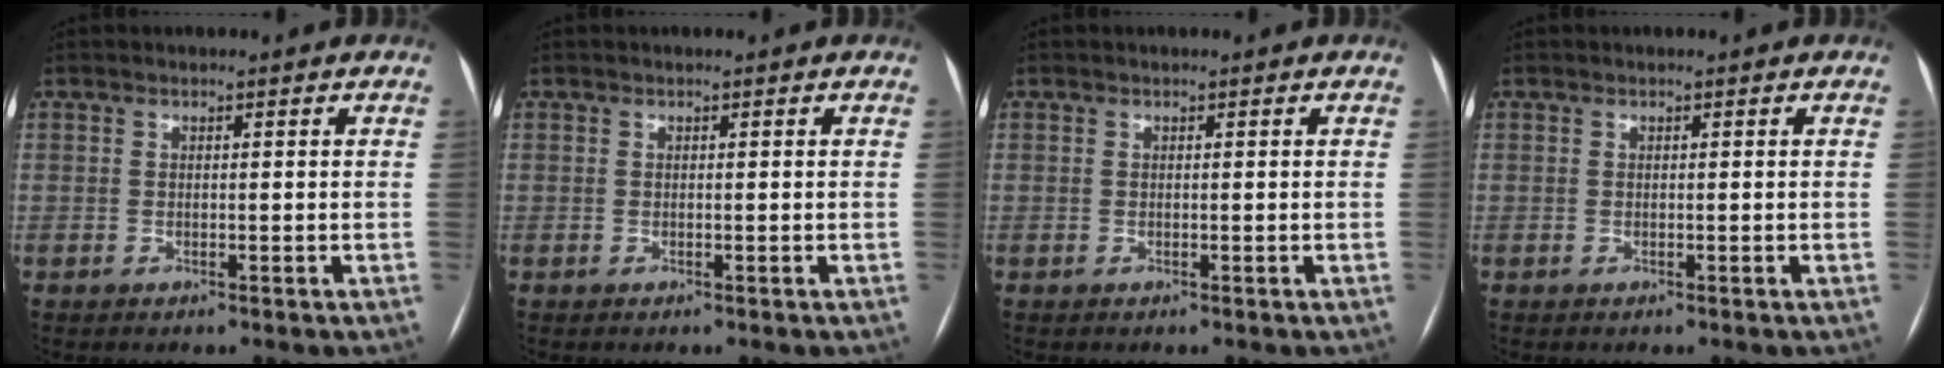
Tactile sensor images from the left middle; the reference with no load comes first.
{"total": 0.0}
{"total": 0.0}
{"total": 0.0}